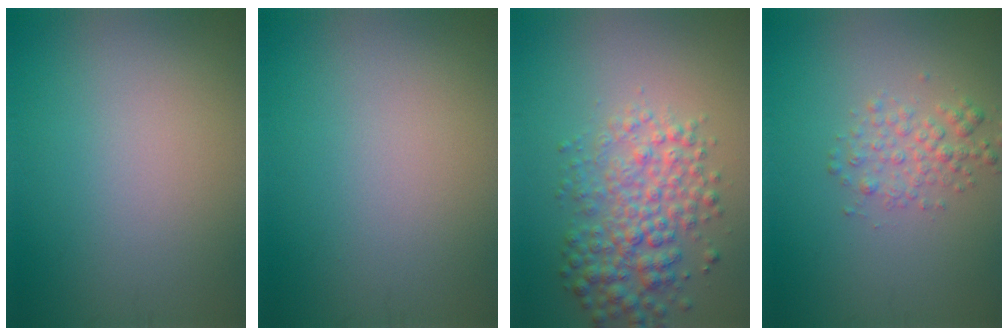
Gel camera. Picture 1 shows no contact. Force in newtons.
{"total": 0.0}
{"total": 5.0, "press": 5.0, "slide": 0.1}
{"total": 2.2, "press": 2.2, "slide": 0.1}